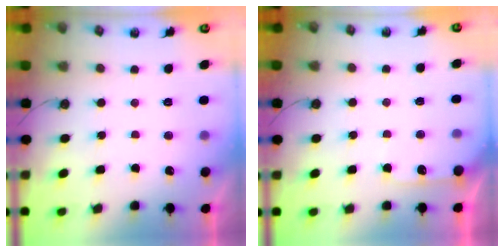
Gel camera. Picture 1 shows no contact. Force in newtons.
{"total": 4.6, "press": 4.5, "slide": 0.5}